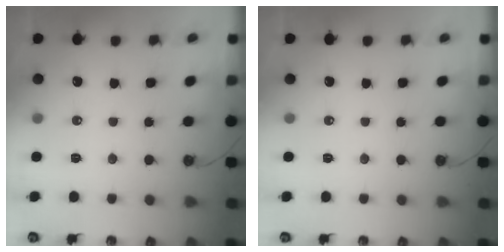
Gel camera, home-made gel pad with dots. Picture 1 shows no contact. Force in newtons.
{"total": 0.0}